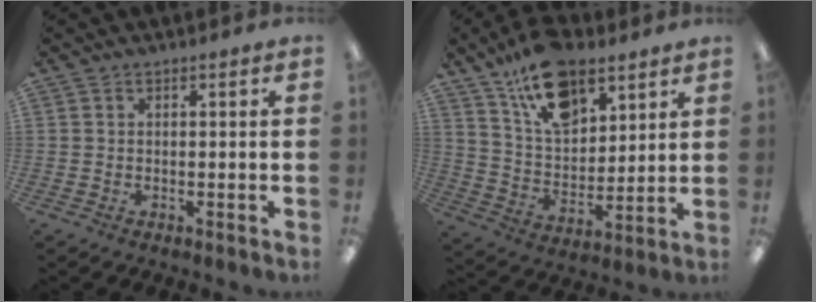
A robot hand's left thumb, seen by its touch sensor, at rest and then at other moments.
{"total": 16.3, "force": [10.9, 8.5, 8.6], "torque": [-0.147, -0.050, 0.197]}